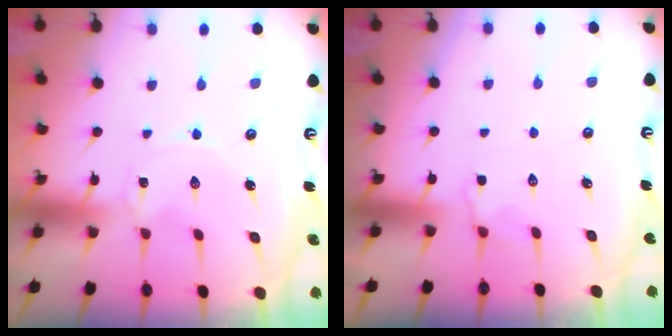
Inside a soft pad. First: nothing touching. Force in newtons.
{"total": 3.0, "press": 2.5, "slide": 1.6}